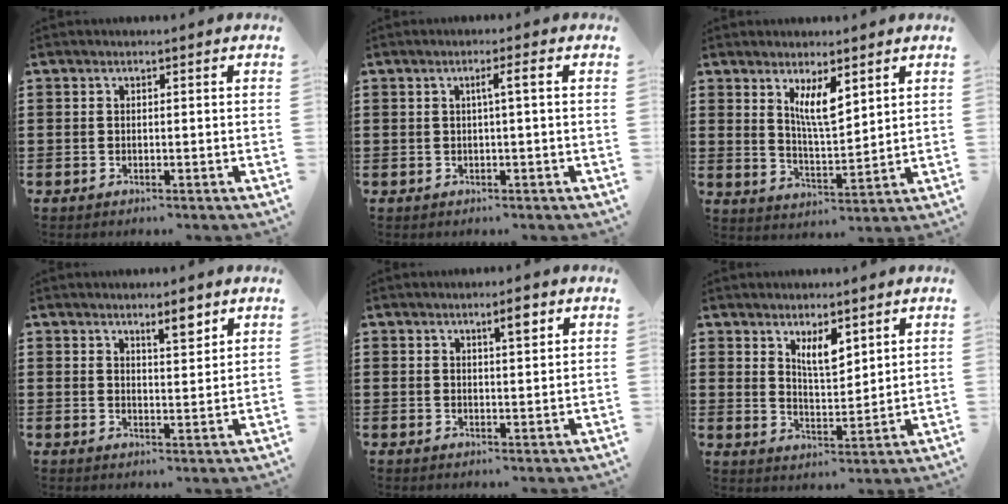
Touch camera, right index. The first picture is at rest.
{"total": 2.3, "force": [0.1, -0.1, 2.3], "torque": [-0.040, -0.001, -0.002]}
{"total": 6.2, "force": [3.5, 1.7, 4.9], "torque": [-0.096, -0.007, 0.058]}
{"total": 3.8, "force": [2.9, 0.8, 2.3], "torque": [-0.032, -0.002, 0.049]}
{"total": 3.2, "force": [2.0, 0.6, 2.5], "torque": [-0.035, 0.000, 0.029]}
{"total": 5.1, "force": [3.2, 1.8, 3.4], "torque": [-0.066, -0.005, 0.055]}